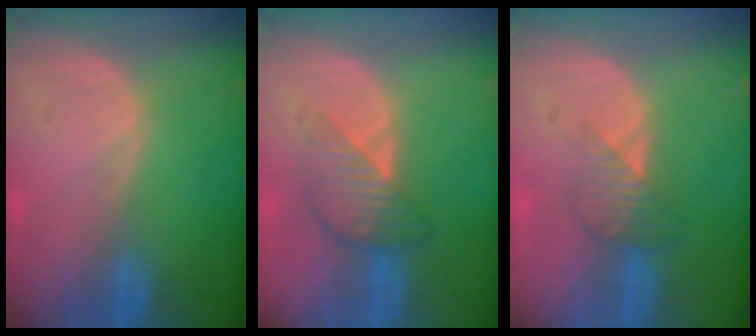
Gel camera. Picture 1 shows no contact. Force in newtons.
{"total": 5.0, "press": 5.0, "slide": 0.1}
{"total": 3.4, "press": 3.2, "slide": 1.2}